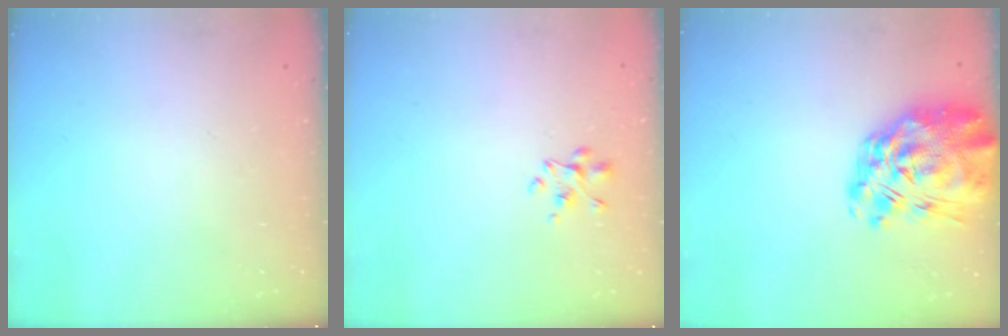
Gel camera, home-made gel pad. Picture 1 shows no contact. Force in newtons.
{"total": 2.4, "press": 2.3, "slide": 0.7}
{"total": 16.6, "press": 15.5, "slide": 5.9}